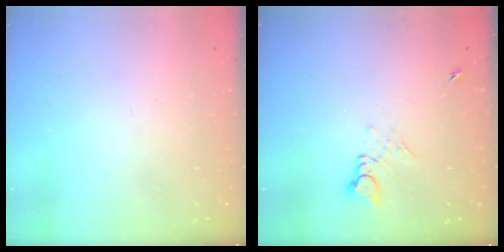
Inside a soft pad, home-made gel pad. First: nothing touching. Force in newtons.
{"total": 3.4, "press": 3.4, "slide": 0.5}